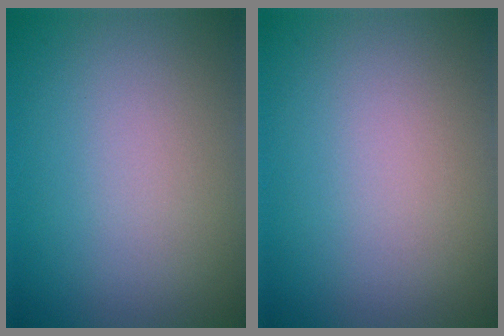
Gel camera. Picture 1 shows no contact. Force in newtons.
{"total": 0.0}